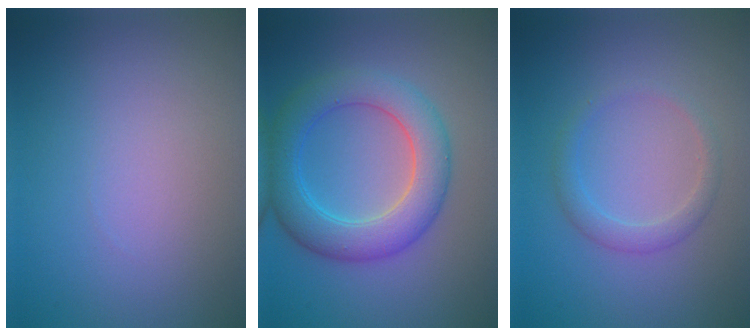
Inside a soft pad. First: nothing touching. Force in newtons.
{"total": 6.0, "press": 6.0, "slide": 0.1}
{"total": 1.9, "press": 1.9, "slide": 0.1}